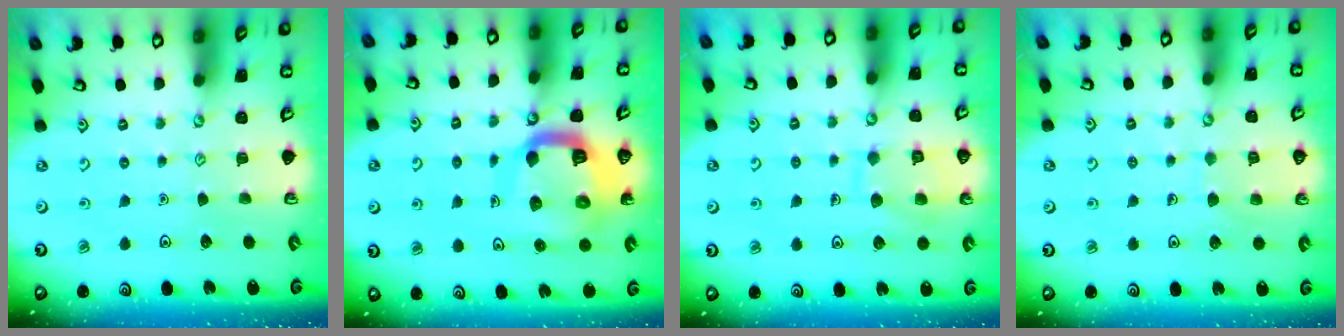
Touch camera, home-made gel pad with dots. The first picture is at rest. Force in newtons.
{"total": 14.2, "press": 14.1, "slide": 1.7}
{"total": 9.9, "press": 9.8, "slide": 0.9}
{"total": 4.9, "press": 4.9, "slide": 0.4}